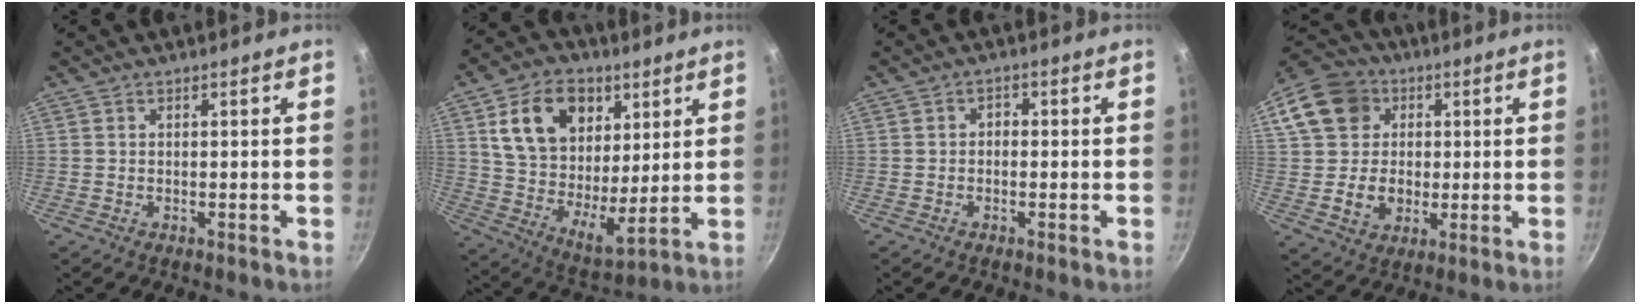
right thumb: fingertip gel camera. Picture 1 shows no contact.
{"total": 18.8, "force": [7.7, 12.2, 11.9], "torque": [-0.175, -0.028, 0.135]}
{"total": 1.5, "force": [-0.3, 1.2, 0.9], "torque": [-0.013, 0.008, -0.008]}
{"total": 16.7, "force": [3.5, 14.2, 8.1], "torque": [-0.132, 0.025, 0.065]}